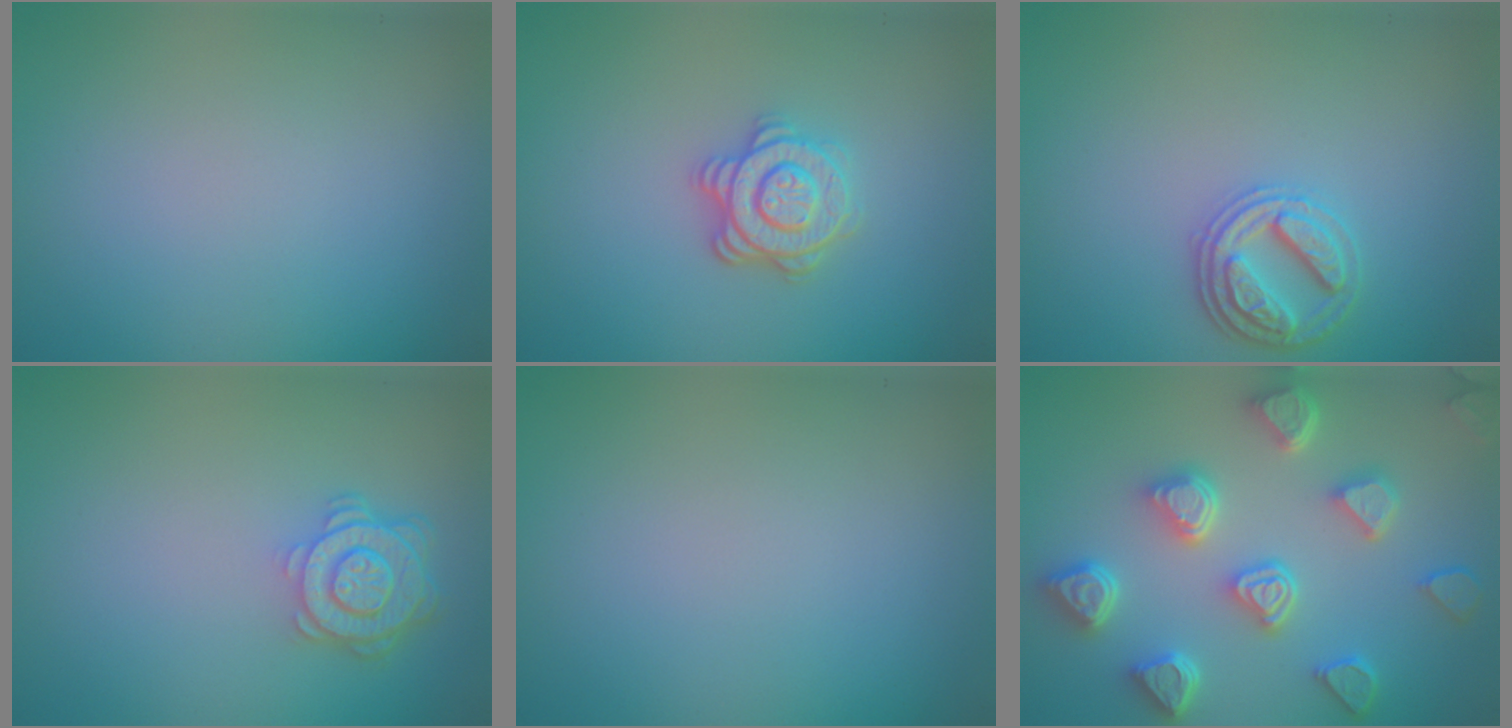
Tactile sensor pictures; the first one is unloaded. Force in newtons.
{"total": 3.6, "press": 3.1, "slide": 1.9}
{"total": 2.9, "press": 2.8, "slide": 0.8}
{"total": 4.4, "press": 3.5, "slide": 2.6}
{"total": 0.0}
{"total": 7.0, "press": 6.0, "slide": 3.6}